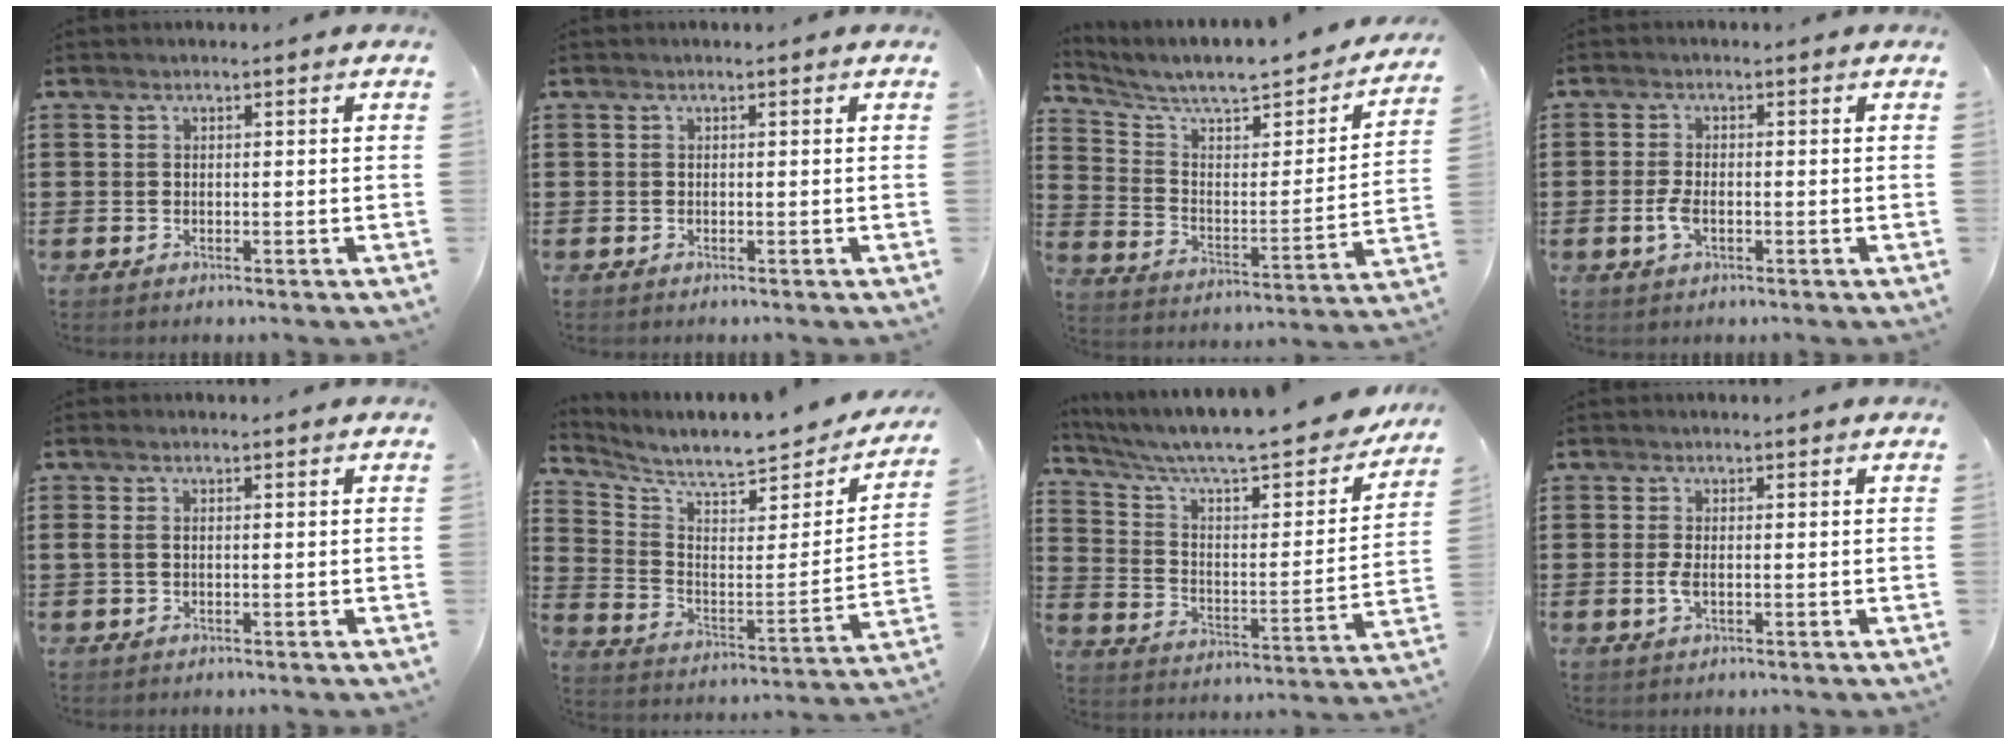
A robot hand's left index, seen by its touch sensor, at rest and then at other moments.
{"total": 0.0}
{"total": 6.6, "force": [5.8, 1.0, 2.8], "torque": [-0.086, -0.049, 0.094]}
{"total": 3.0, "force": [-0.9, 1.2, 2.6], "torque": [-0.070, -0.007, -0.021]}
{"total": 1.2, "force": [0.0, 0.4, 1.1], "torque": [-0.022, 0.001, -0.001]}
{"total": 6.6, "force": [5.9, 0.3, 2.9], "torque": [-0.085, -0.051, 0.094]}
{"total": 8.3, "force": [6.9, 1.3, 4.3], "torque": [-0.107, -0.055, 0.113]}
{"total": 1.8, "force": [-0.2, 0.6, 1.7], "torque": [-0.046, -0.007, -0.007]}